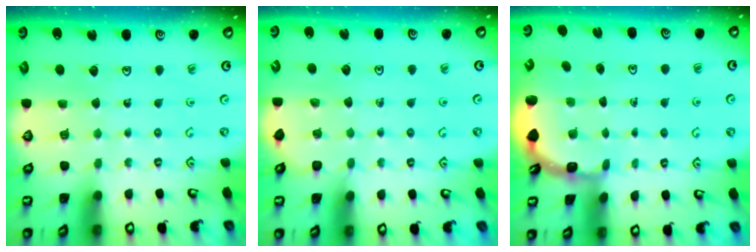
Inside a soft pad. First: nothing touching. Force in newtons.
{"total": 1.4, "press": 1.4, "slide": 0.1}
{"total": 1.9, "press": 1.8, "slide": 0.6}